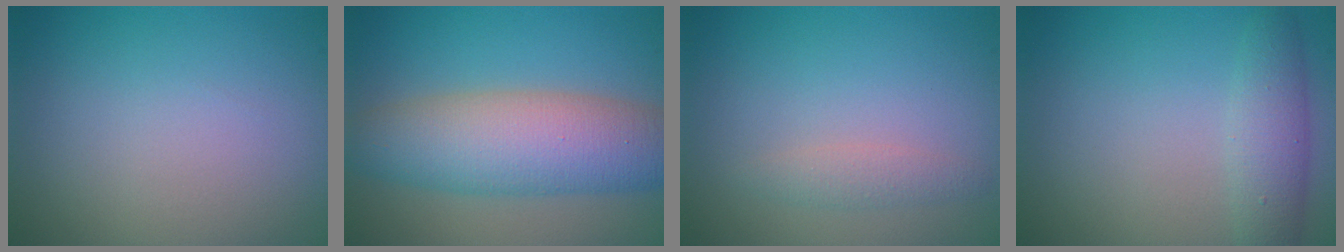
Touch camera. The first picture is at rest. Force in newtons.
{"total": 7.9, "press": 7.9, "slide": 0.1}
{"total": 1.3, "press": 1.3, "slide": 0.0}
{"total": 2.8, "press": 2.8, "slide": 0.0}